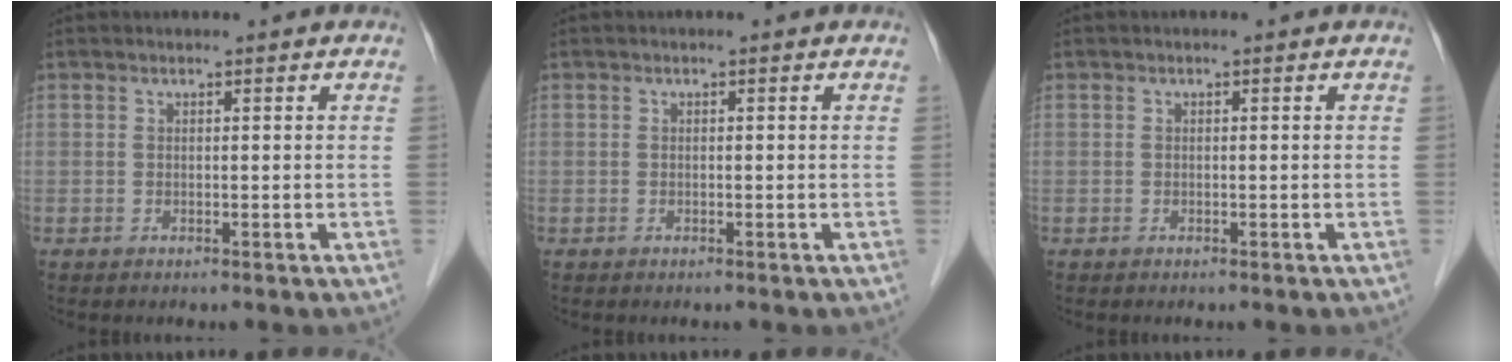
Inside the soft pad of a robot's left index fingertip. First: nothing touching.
{"total": 0.0}
{"total": 0.0}